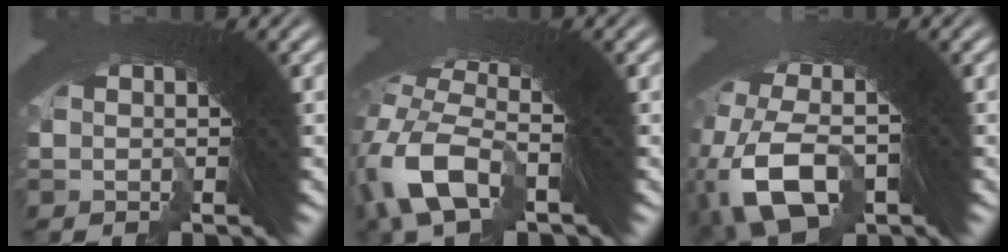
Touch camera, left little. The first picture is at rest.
{"total": 4.4, "force": [-3.3, 2.6, 1.3], "torque": [-0.064, -0.039, -0.043]}
{"total": 8.8, "force": [-5.8, 6.1, 2.6], "torque": [-0.111, -0.071, -0.069]}